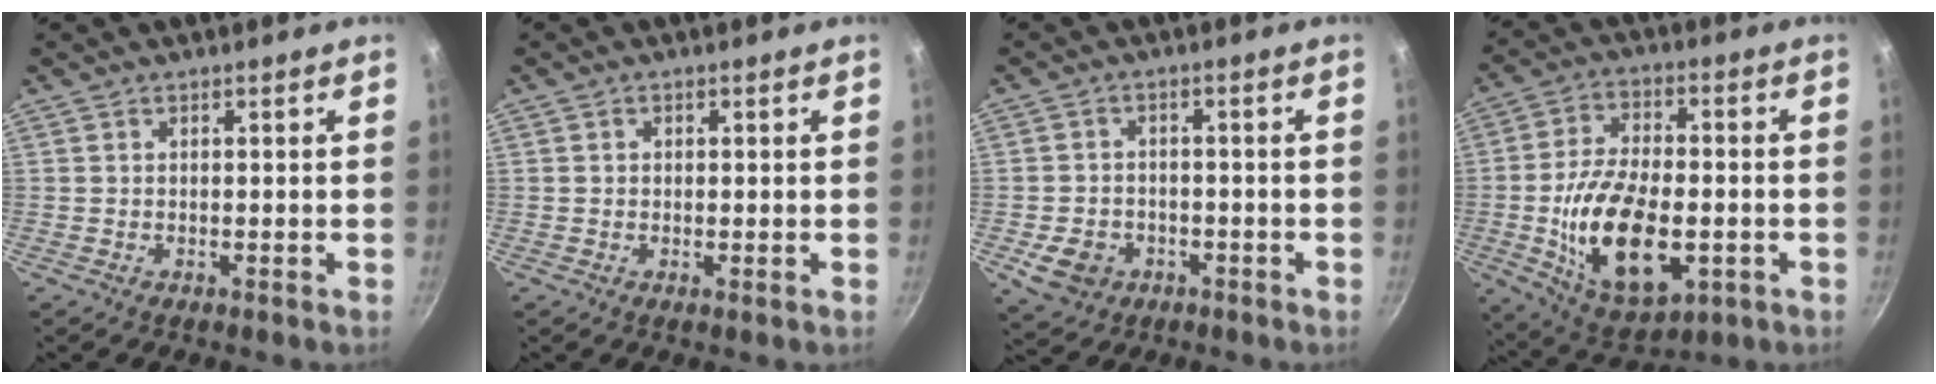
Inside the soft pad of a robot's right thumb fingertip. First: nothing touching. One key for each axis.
{"total": 1.0, "fx": 0.2, "fy": 0.9, "fz": 0.4, "tx": -0.003, "ty": -0.002, "tz": 0.000}
{"total": 6.9, "fx": -2.6, "fy": 5.5, "fz": 3.3, "tx": -0.051, "ty": 0.021, "tz": -0.035}
{"total": 19.4, "fx": -3.9, "fy": 10.4, "fz": 16.0, "tx": -0.273, "ty": 0.009, "tz": -0.057}